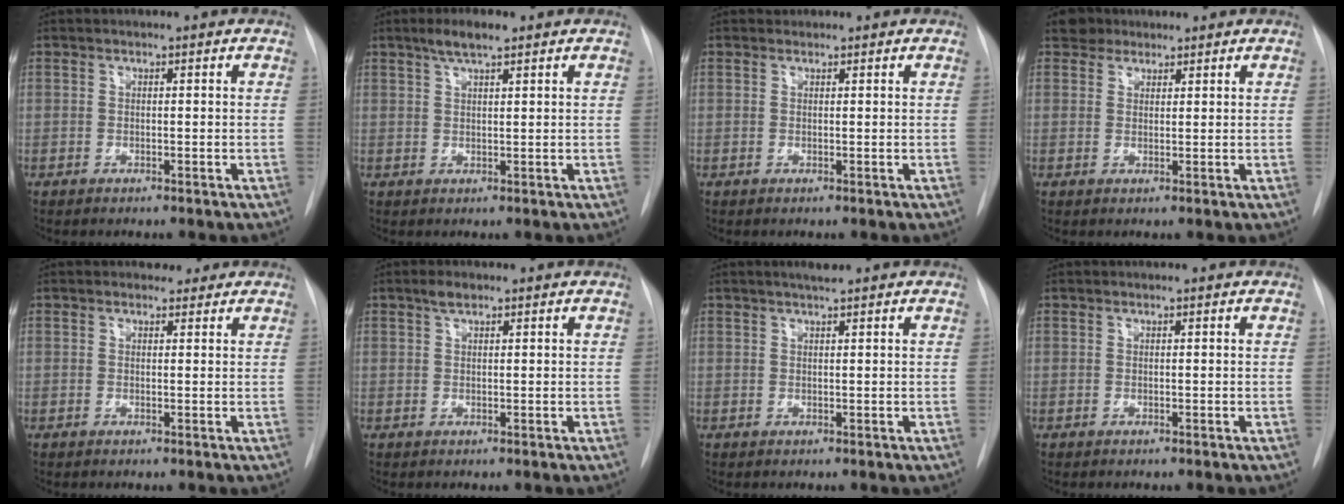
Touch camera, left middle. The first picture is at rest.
{"total": 3.6, "force": [2.5, 0.5, 2.5], "torque": [-0.052, 0.005, 0.047]}
{"total": 0.6, "force": [0.6, 0.2, -0.2], "torque": [-0.003, 0.006, 0.010]}
{"total": 2.9, "force": [2.3, 1.7, 0.1], "torque": [-0.004, 0.012, 0.037]}
{"total": 1.6, "force": [1.3, 0.8, 0.0], "torque": [0.001, 0.001, 0.016]}
{"total": 1.5, "force": [1.1, 0.6, 0.9], "torque": [-0.019, 0.005, 0.019]}
{"total": 1.6, "force": [1.3, -0.1, 0.8], "torque": [-0.019, 0.000, 0.025]}
{"total": 0.0}